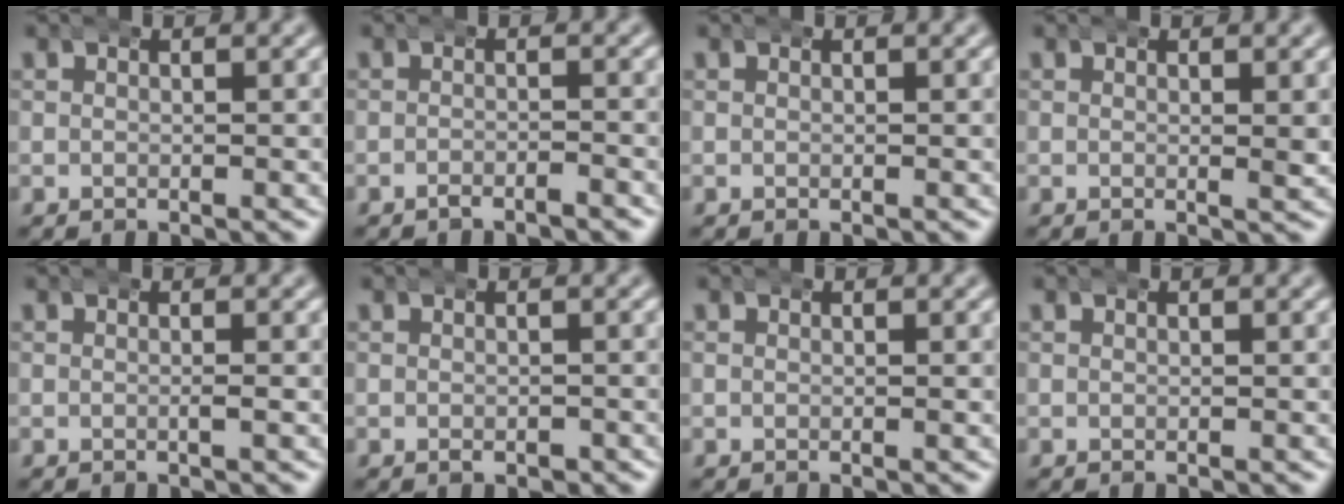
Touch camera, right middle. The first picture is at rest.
{"total": 1.4, "force": [-1.3, 0.2, 0.2], "torque": [-0.003, 0.001, -0.027]}
{"total": 0.0}
{"total": 1.0, "force": [0.4, 0.1, 0.9], "torque": [-0.012, 0.000, 0.002]}
{"total": 0.7, "force": [0.0, 0.1, 0.7], "torque": [-0.011, 0.004, -0.005]}
{"total": 0.9, "force": [-0.6, 0.6, 0.3], "torque": [-0.003, -0.002, -0.006]}
{"total": 0.0}
{"total": 0.0}